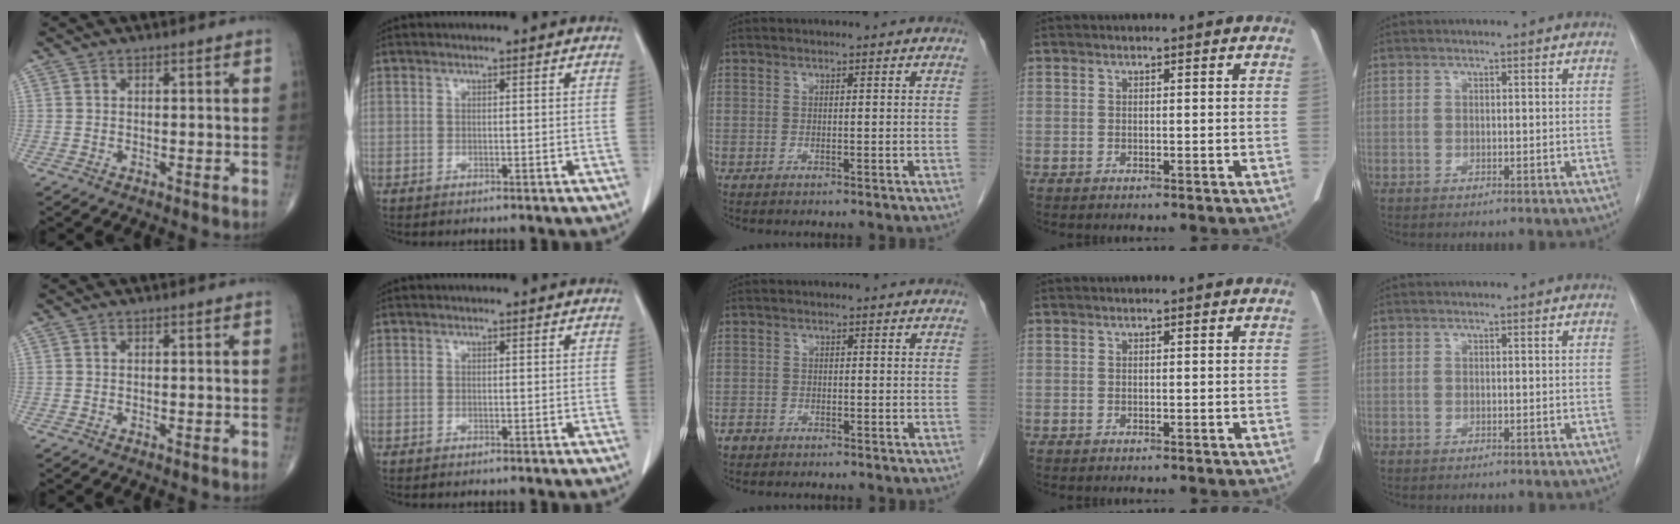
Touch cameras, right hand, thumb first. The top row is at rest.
{"middle": {"total": 1.3, "force": [-1.0, 0.8, 0.2], "torque": [-0.007, 0.002, -0.016]}}